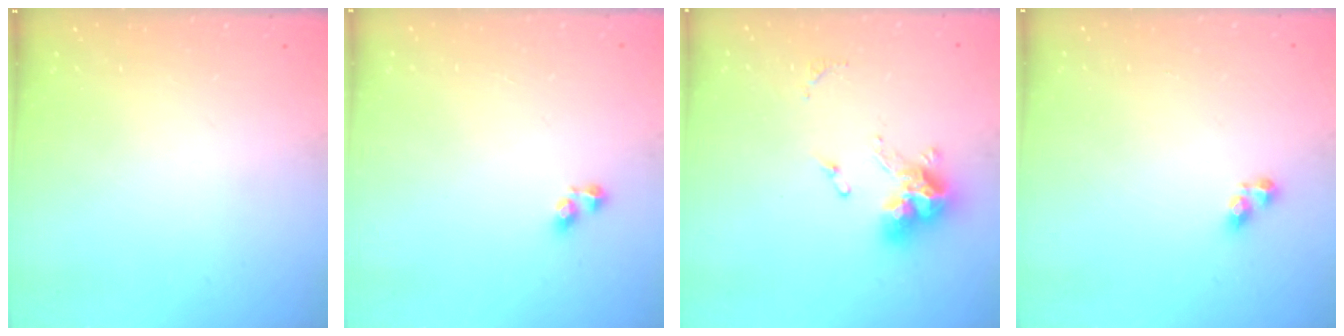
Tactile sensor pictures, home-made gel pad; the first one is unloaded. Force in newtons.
{"total": 3.6, "press": 3.6, "slide": 0.1}
{"total": 11.0, "press": 10.9, "slide": 0.8}
{"total": 4.6, "press": 4.6, "slide": 0.6}